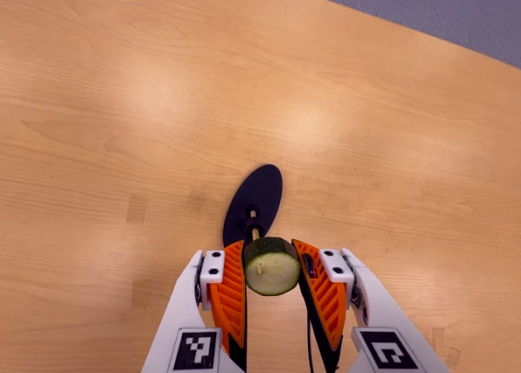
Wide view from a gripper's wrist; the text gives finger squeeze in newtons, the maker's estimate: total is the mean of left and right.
{"total": 10.5, "left": 9.6, "right": 11.4}